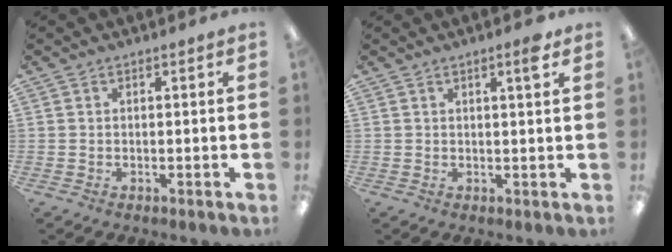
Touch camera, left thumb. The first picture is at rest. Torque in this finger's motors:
{"motor_torque": [0.10, 0.22, -0.18, 0.01, 0.02]}